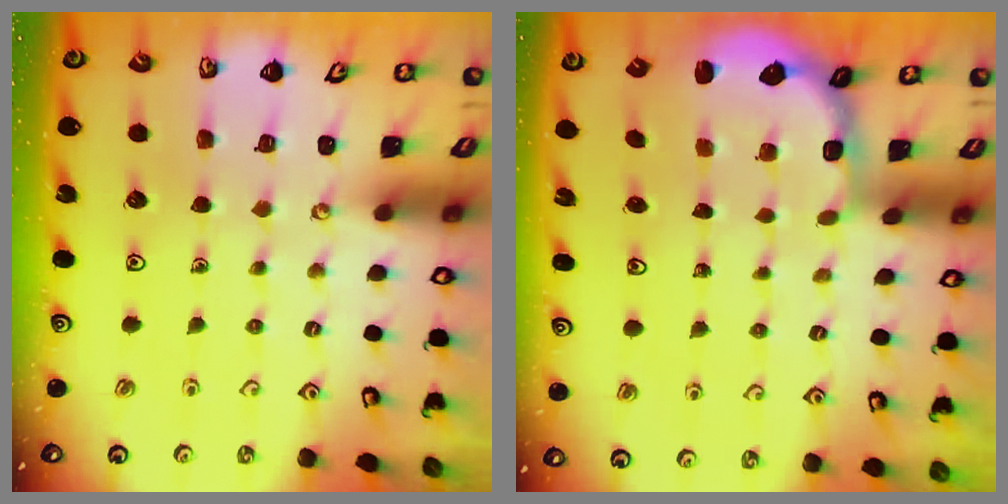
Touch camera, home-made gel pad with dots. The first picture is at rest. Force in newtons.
{"total": 2.9, "press": 2.4, "slide": 1.6}